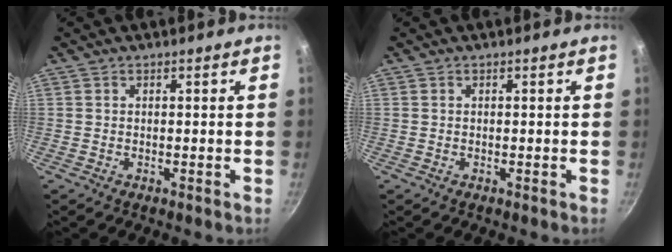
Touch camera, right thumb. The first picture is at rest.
{"total": 0.0}